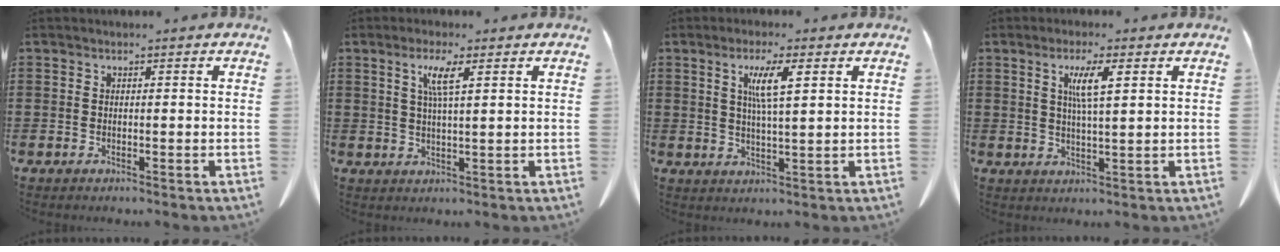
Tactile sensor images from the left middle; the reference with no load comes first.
{"total": 4.2, "force": [1.8, 0.3, 3.8], "torque": [-0.079, 0.002, 0.028]}
{"total": 5.5, "force": [2.2, 0.6, 5.0], "torque": [-0.103, 0.004, 0.034]}
{"total": 4.8, "force": [1.9, 0.5, 4.4], "torque": [-0.090, 0.004, 0.028]}